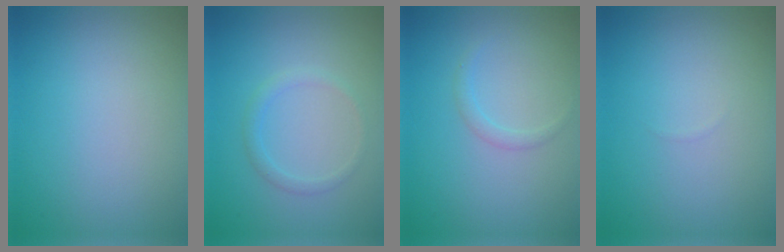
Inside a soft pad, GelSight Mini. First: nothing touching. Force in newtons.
{"total": 1.2, "press": 1.2, "slide": 0.0}
{"total": 1.0, "press": 1.0, "slide": 0.0}
{"total": 0.0}